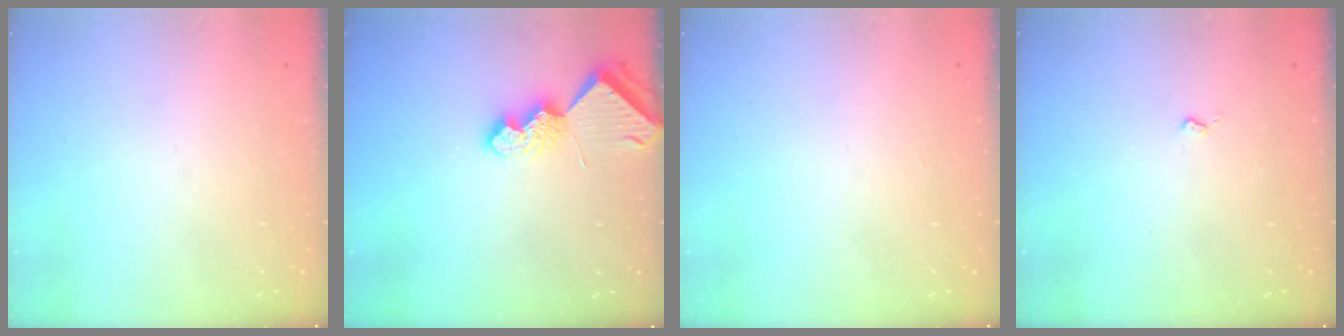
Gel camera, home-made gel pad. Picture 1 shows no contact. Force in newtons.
{"total": 7.3, "press": 7.2, "slide": 0.9}
{"total": 0.0}
{"total": 2.6, "press": 2.6, "slide": 0.4}